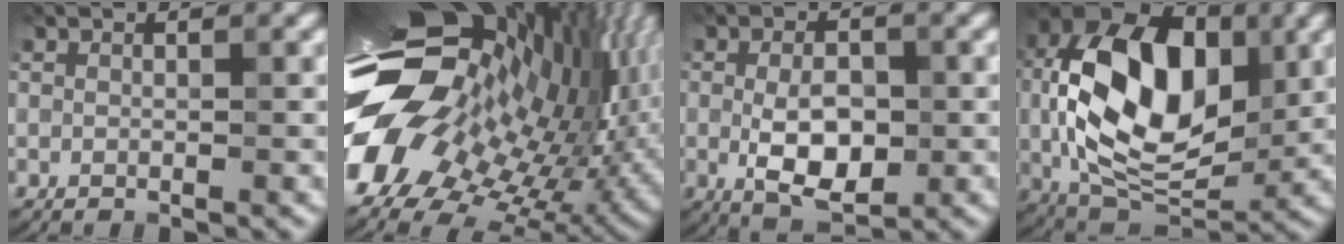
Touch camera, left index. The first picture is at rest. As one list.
[{"total": 18.5, "force": [0.4, 11.4, 14.5], "torque": [-0.258, -0.021, 0.021]}, {"total": 5.7, "force": [-0.7, 3.0, 4.7], "torque": [-0.088, -0.007, -0.010]}, {"total": 14.6, "force": [1.6, 8.9, 11.5], "torque": [-0.202, 0.005, 0.023]}]